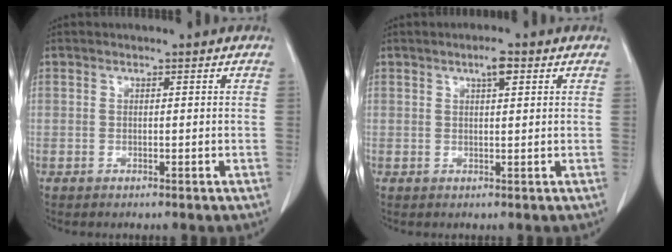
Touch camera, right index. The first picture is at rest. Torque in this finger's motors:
{"motor_torque": [0.26, 0.12, 0.04, 0.03]}